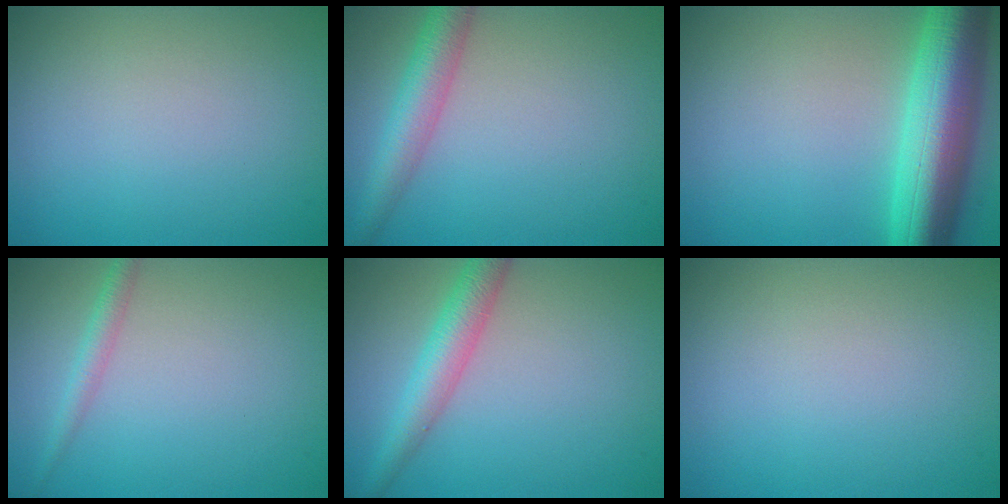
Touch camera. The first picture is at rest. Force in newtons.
{"total": 4.1, "press": 4.1, "slide": 0.1}
{"total": 9.2, "press": 9.2, "slide": 0.2}
{"total": 1.6, "press": 1.6, "slide": 0.1}
{"total": 3.6, "press": 3.6, "slide": 0.1}
{"total": 0.0}